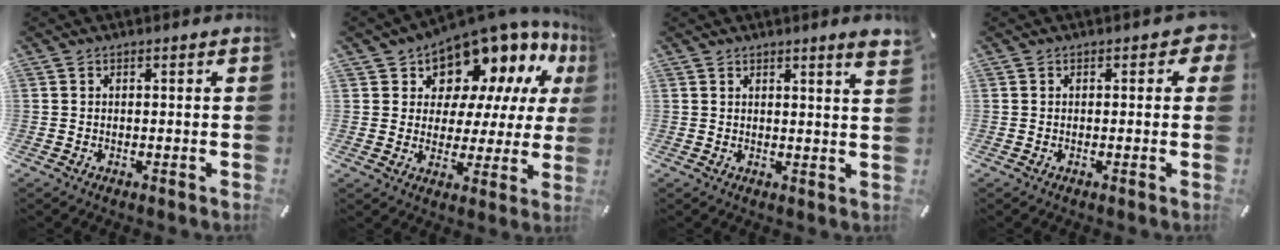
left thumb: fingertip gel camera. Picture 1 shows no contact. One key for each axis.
{"total": 13.4, "fx": 11.2, "fy": 6.6, "fz": 3.5, "tx": -0.061, "ty": -0.109, "tz": 0.196}
{"total": 3.6, "fx": 2.6, "fy": 0.0, "fz": 2.6, "tx": -0.039, "ty": -0.014, "tz": 0.041}
{"total": 2.1, "fx": 0.1, "fy": 1.4, "fz": 1.6, "tx": -0.018, "ty": -0.001, "tz": -0.001}